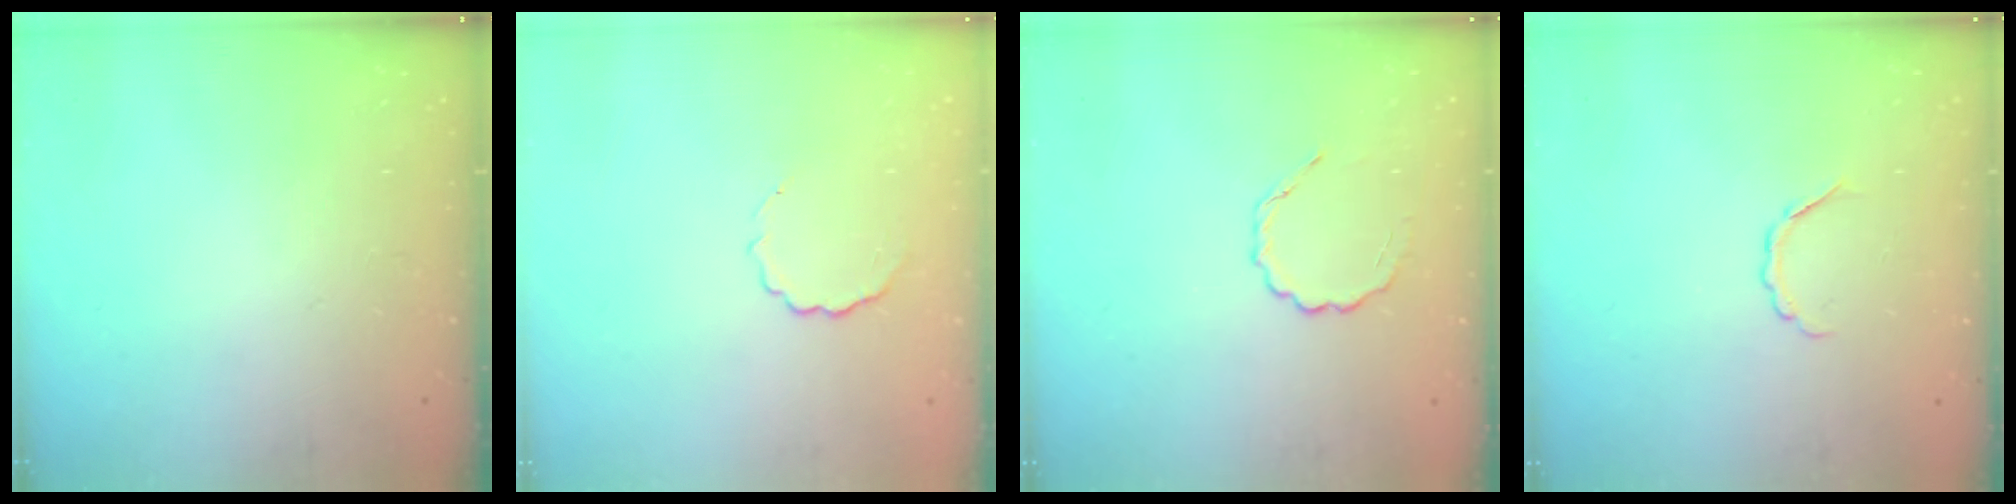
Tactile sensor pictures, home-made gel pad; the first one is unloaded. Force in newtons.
{"total": 3.7, "press": 3.6, "slide": 0.9}
{"total": 2.5, "press": 2.3, "slide": 0.9}
{"total": 3.5, "press": 3.4, "slide": 0.7}